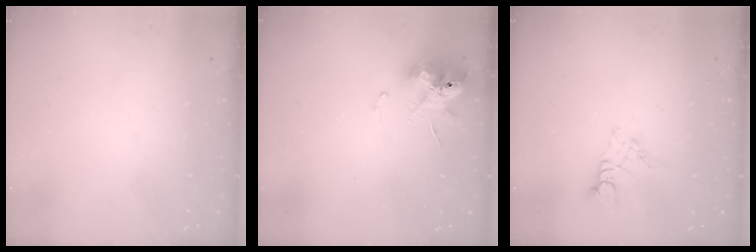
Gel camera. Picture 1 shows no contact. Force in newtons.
{"total": 11.2, "press": 11.1, "slide": 0.6}
{"total": 2.8, "press": 2.7, "slide": 0.3}